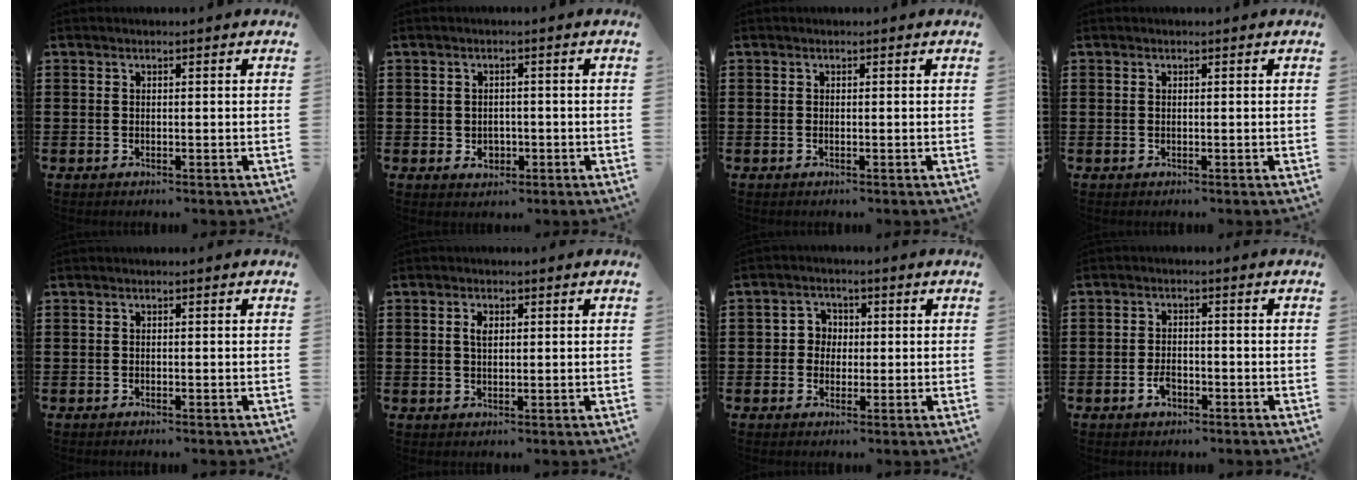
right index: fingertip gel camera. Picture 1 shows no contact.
{"total": 2.0, "force": [-0.4, 1.8, 0.6], "torque": [-0.019, 0.006, -0.012]}
{"total": 0.0}
{"total": 0.0}
{"total": 0.0}
{"total": 2.0, "force": [0.5, 1.1, 1.6], "torque": [-0.035, 0.008, 0.007]}
{"total": 3.1, "force": [-0.3, 2.9, 1.0], "torque": [-0.032, 0.010, -0.011]}
{"total": 2.3, "force": [-1.3, 1.3, 1.4], "torque": [-0.030, 0.002, -0.025]}